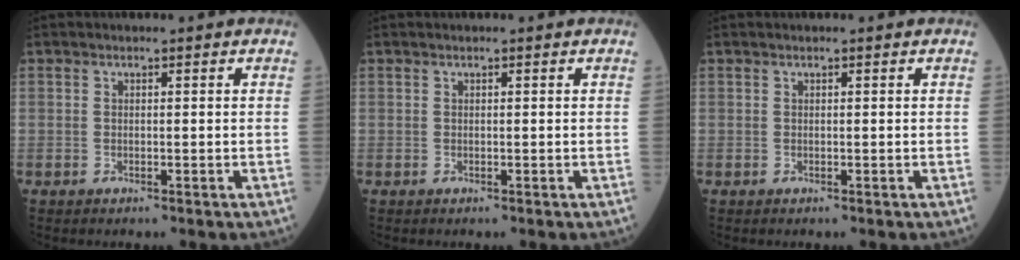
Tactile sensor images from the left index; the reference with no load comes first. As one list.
[{"total": 0.0}, {"total": 0.0}]